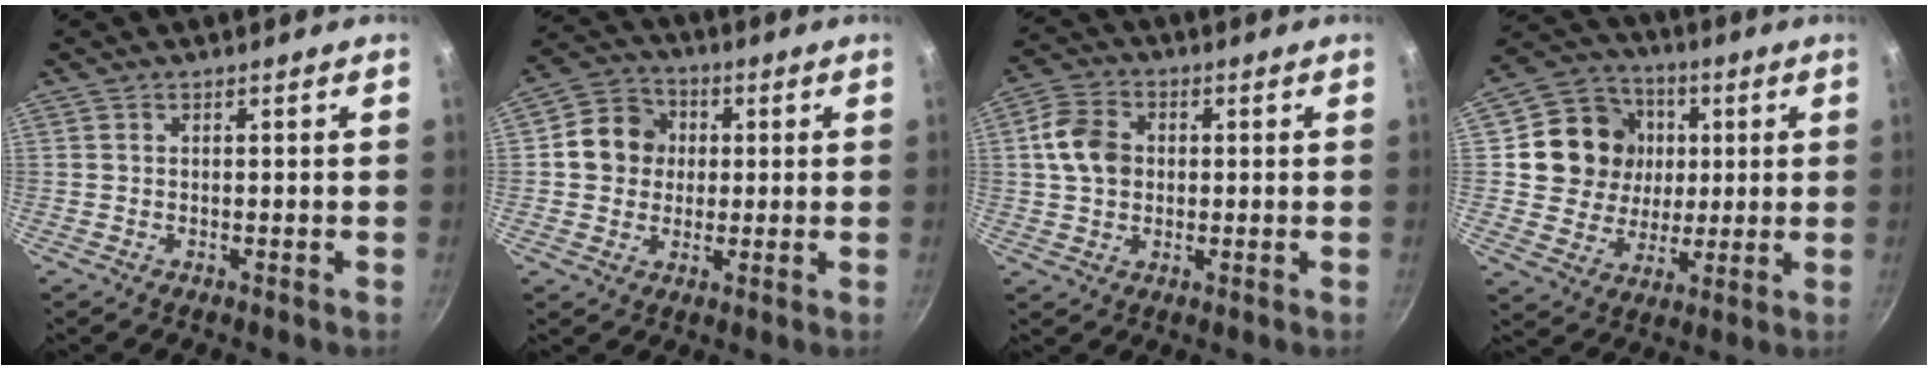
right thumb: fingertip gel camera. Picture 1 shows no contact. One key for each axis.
{"total": 9.5, "fx": 1.1, "fy": 8.5, "fz": 4.0, "tx": -0.033, "ty": 0.013, "tz": 0.003}
{"total": 8.4, "fx": 0.8, "fy": 6.5, "fz": 5.2, "tx": -0.084, "ty": 0.011, "tz": 0.005}
{"total": 15.5, "fx": 2.9, "fy": 14.0, "fz": 6.1, "tx": -0.086, "ty": 0.011, "tz": 0.050}